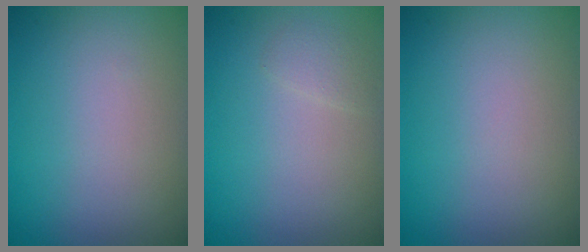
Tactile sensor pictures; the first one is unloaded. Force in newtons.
{"total": 0.9, "press": 0.9, "slide": 0.0}
{"total": 0.0}